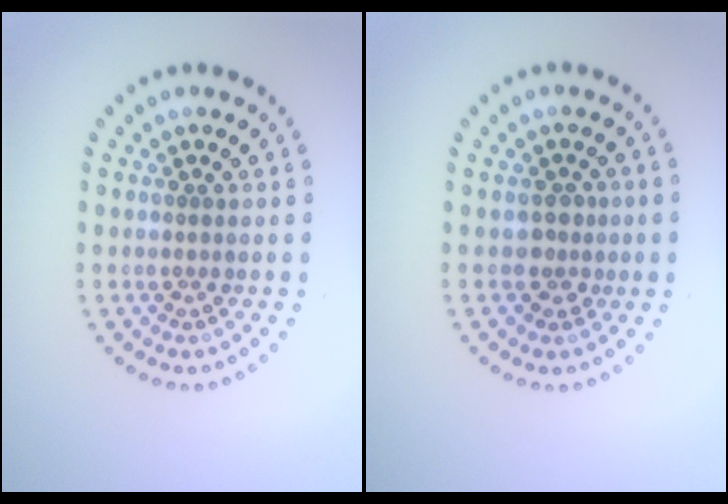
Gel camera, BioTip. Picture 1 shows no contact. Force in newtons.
{"total": 1.5, "press": 1.2, "slide": 0.9}